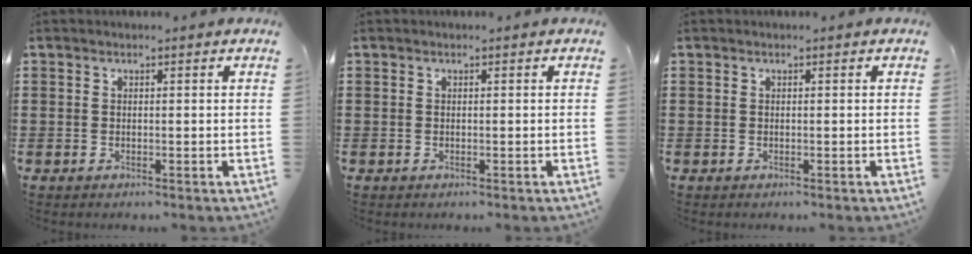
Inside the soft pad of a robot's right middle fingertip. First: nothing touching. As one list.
[{"total": 0.0}, {"total": 0.0}]